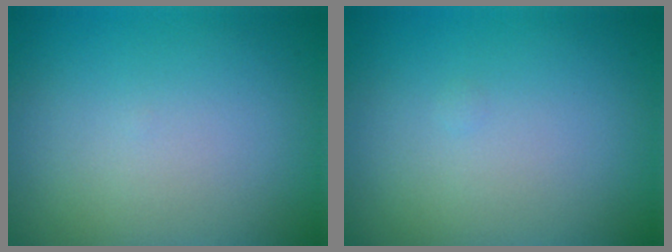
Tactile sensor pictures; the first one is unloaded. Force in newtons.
{"total": 0.0}